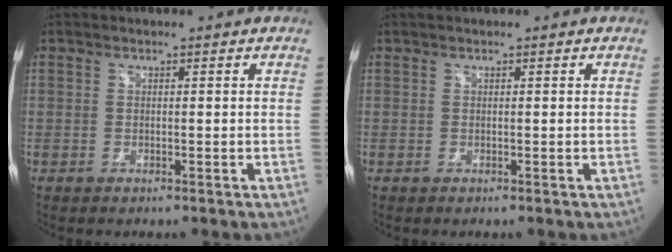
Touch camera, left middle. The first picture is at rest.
{"total": 0.0}